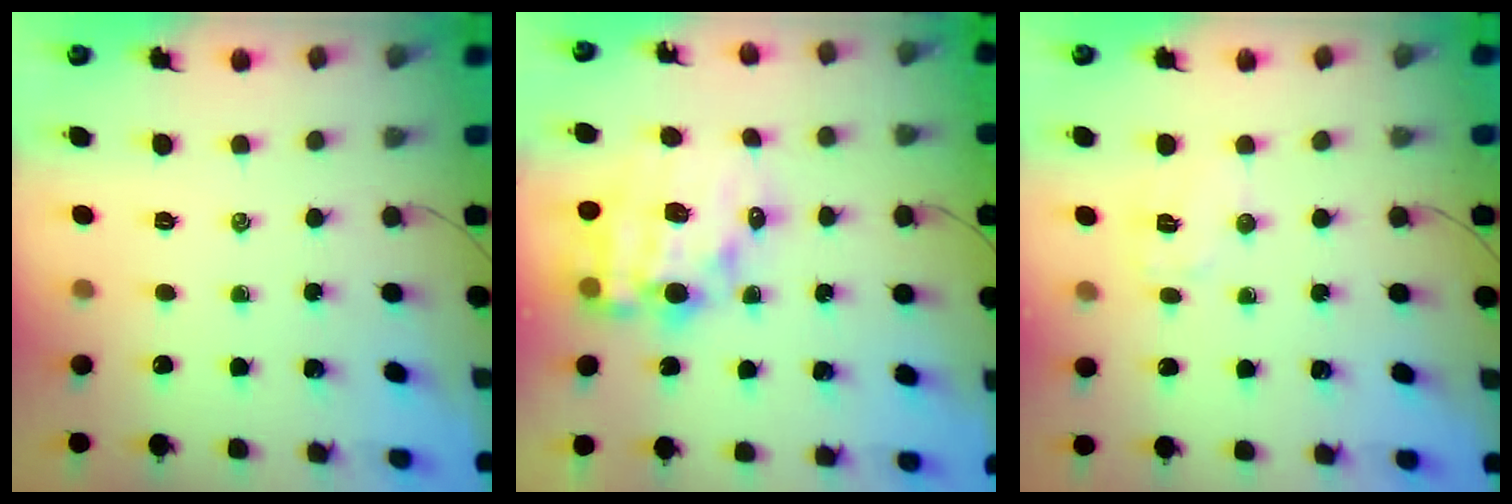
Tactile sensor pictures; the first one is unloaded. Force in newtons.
{"total": 14.5, "press": 14.0, "slide": 3.7}
{"total": 5.7, "press": 5.6, "slide": 1.2}